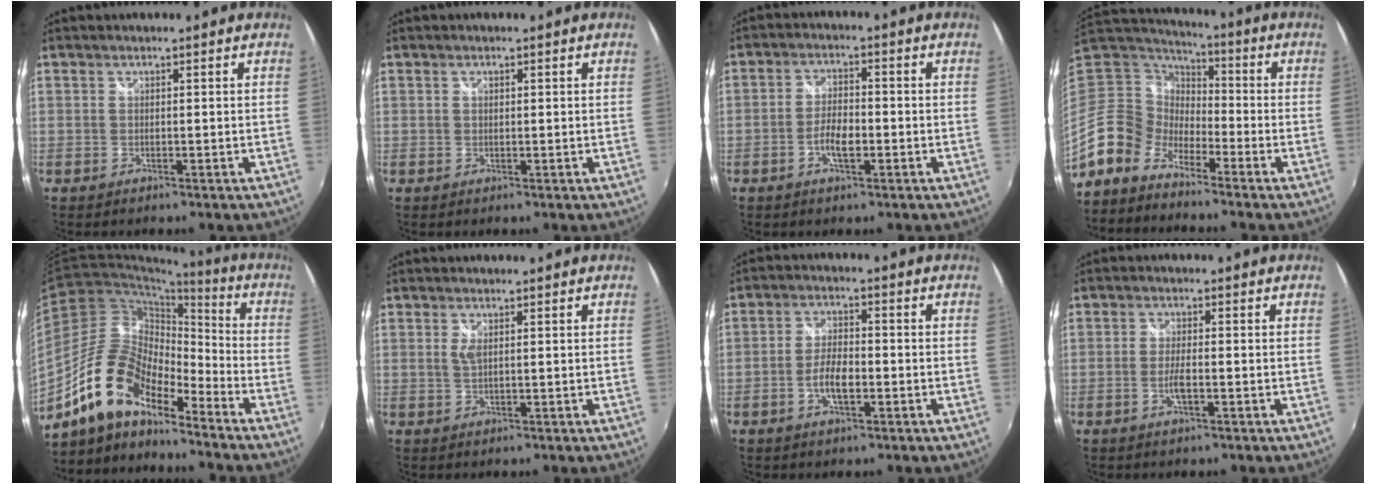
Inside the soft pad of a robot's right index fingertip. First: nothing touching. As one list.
[{"total": 0.6, "force": [0.2, 0.4, 0.4], "torque": [-0.006, 0.001, 0.003]}, {"total": 4.8, "force": [-1.8, 1.9, 4.1], "torque": [-0.085, 0.004, -0.032]}, {"total": 12.1, "force": [-8.9, 7.2, 3.8], "torque": [-0.087, 0.010, -0.185]}, {"total": 14.7, "force": [-11.2, 5.5, 7.9], "torque": [-0.149, 0.009, -0.224]}, {"total": 1.5, "force": [0.5, 0.4, 1.4], "torque": [-0.026, -0.001, 0.008]}, {"total": 5.4, "force": [-1.9, 2.1, 4.6], "torque": [-0.095, 0.003, -0.034]}, {"total": 3.0, "force": [-1.1, 0.6, 2.8], "torque": [-0.059, -0.003, -0.020]}]